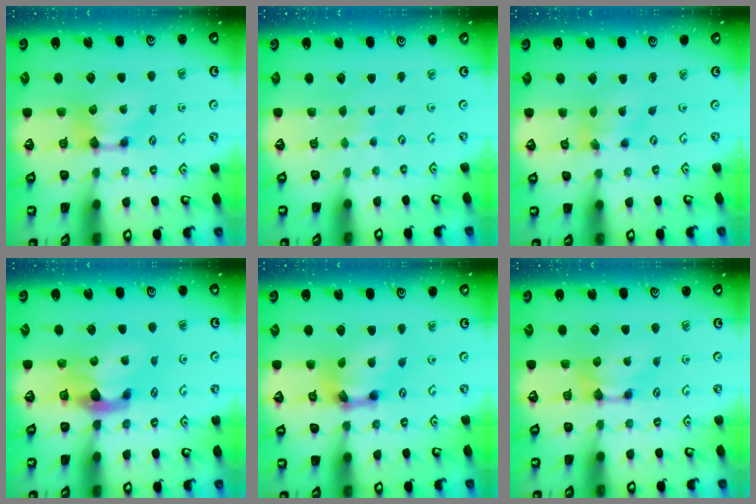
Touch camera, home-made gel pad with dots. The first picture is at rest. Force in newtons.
{"total": 4.0, "press": 4.0, "slide": 0.1}
{"total": 1.2, "press": 0.0, "slide": 1.2}
{"total": 2.8, "press": 2.5, "slide": 1.3}
{"total": 5.5, "press": 5.0, "slide": 2.3}
{"total": 0.0}